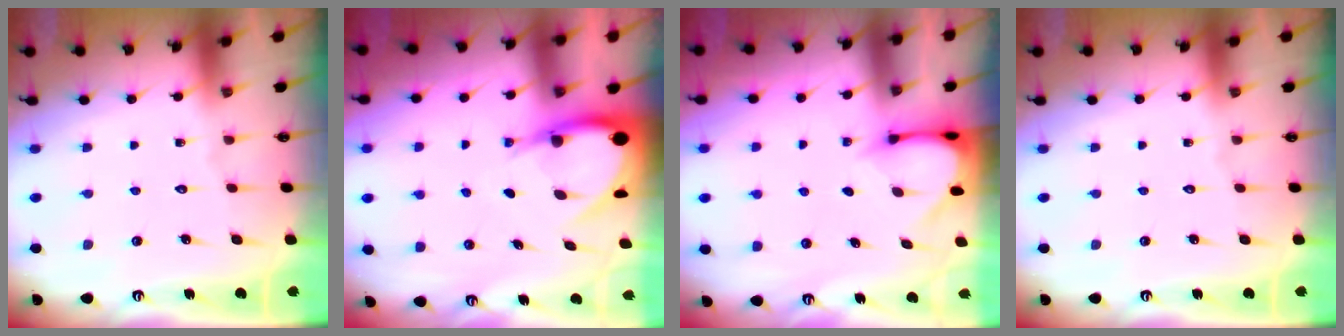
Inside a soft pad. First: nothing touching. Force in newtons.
{"total": 6.7, "press": 6.7, "slide": 0.7}
{"total": 3.3, "press": 3.3, "slide": 0.3}
{"total": 0.0}